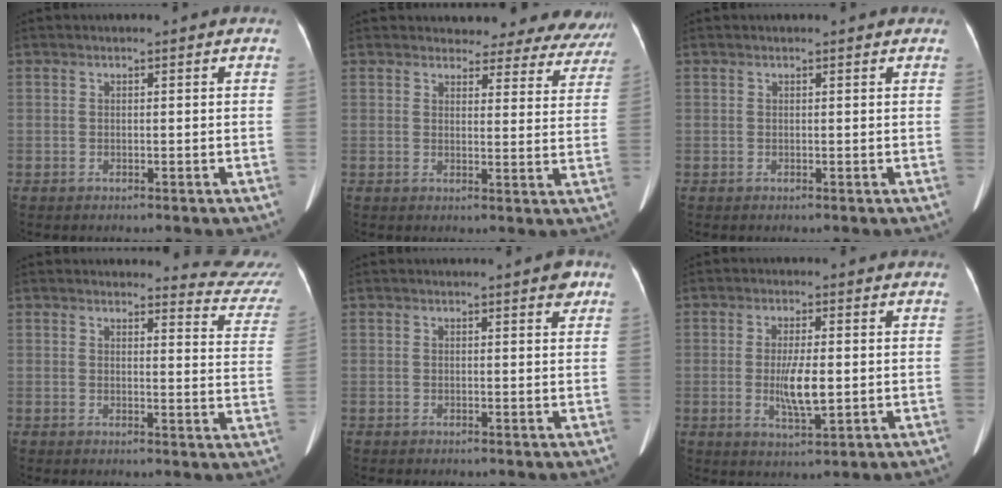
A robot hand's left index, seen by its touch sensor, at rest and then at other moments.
{"total": 17.6, "force": [16.7, 4.8, 2.8], "torque": [0.002, -0.064, 0.164]}
{"total": 2.0, "force": [1.9, 0.4, 0.6], "torque": [-0.008, -0.002, 0.013]}
{"total": 9.8, "force": [9.8, 0.7, -0.1], "torque": [0.031, -0.103, 0.068]}
{"total": 1.7, "force": [1.0, 0.4, 1.4], "torque": [-0.010, -0.014, 0.005]}
{"total": 5.3, "force": [-1.0, 1.1, 5.1], "torque": [-0.098, -0.027, -0.017]}